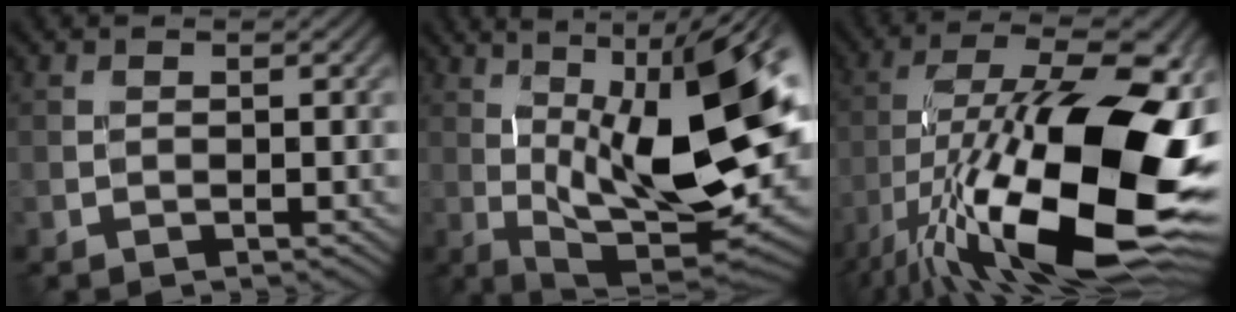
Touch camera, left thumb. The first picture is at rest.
{"total": 17.5, "force": [1.4, 6.3, 16.3], "torque": [-0.262, 0.012, 0.028]}
{"total": 21.5, "force": [-5.8, 8.6, 18.9], "torque": [-0.324, -0.003, -0.105]}